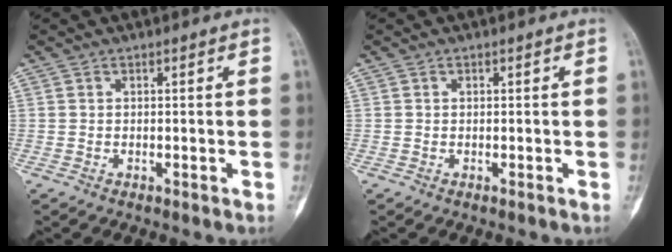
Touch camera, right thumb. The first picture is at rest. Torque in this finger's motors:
{"motor_torque": [0.02, -0.03, 0.12, -0.06, -0.06]}